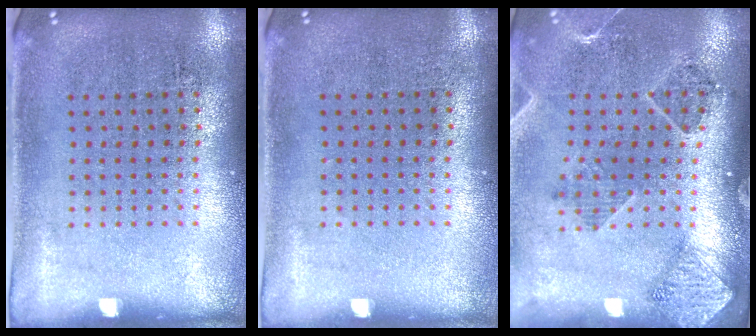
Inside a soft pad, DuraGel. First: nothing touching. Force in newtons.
{"total": 0.0}
{"total": 1.5, "press": 1.5, "slide": 0.2}